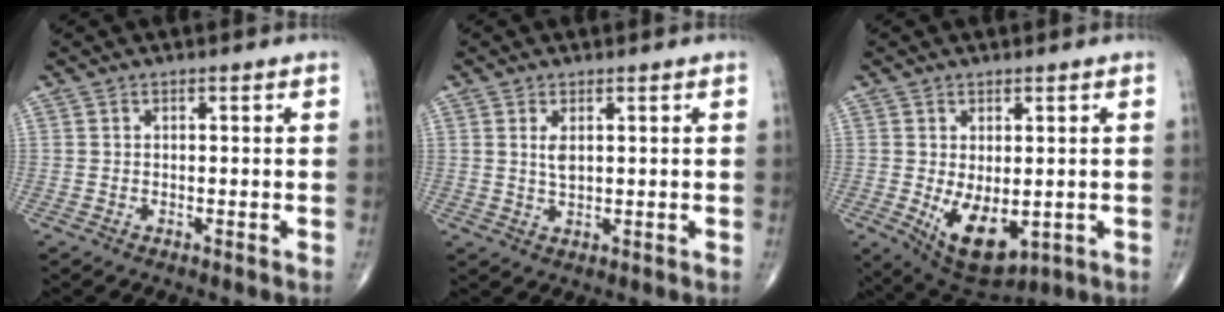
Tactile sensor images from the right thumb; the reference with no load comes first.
{"total": 2.6, "force": [0.8, 1.1, 2.2], "torque": [-0.042, -0.006, 0.020]}
{"total": 9.9, "force": [-1.7, 5.3, 8.2], "torque": [-0.120, -0.014, -0.005]}